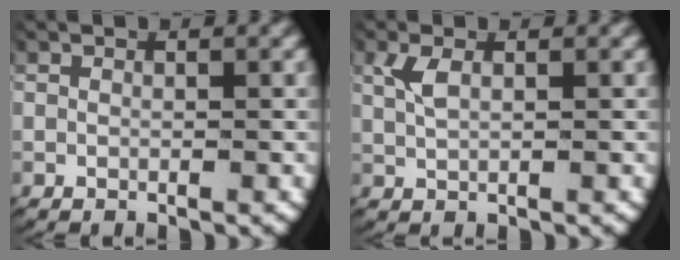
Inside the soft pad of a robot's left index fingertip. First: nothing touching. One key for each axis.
{"total": 1.8, "fx": 0.8, "fy": 0.6, "fz": 1.4, "tx": -0.039, "ty": -0.001, "tz": 0.022}